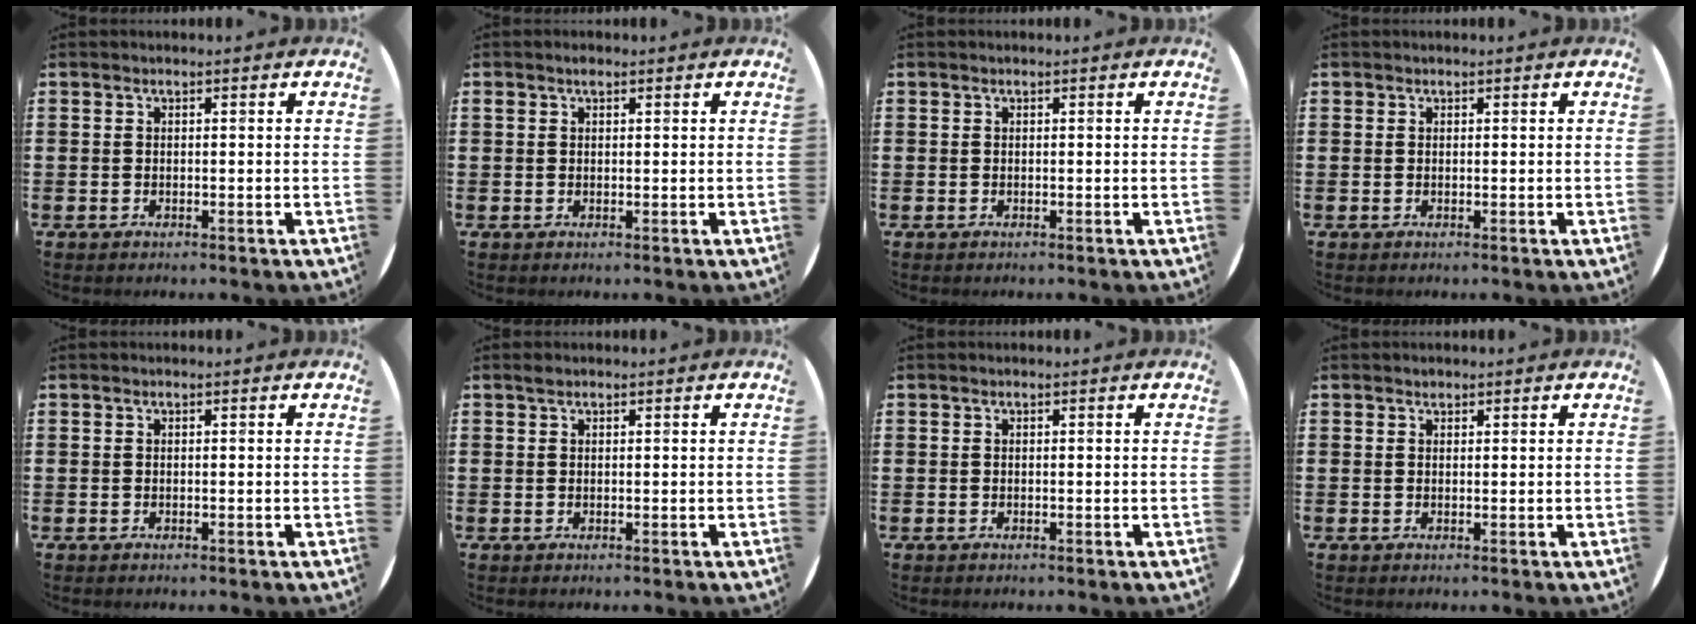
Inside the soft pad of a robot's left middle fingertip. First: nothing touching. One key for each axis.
{"total": 0.9, "fx": 0.6, "fy": 0.5, "fz": 0.4, "tx": -0.002, "ty": 0.000, "tz": 0.009}
{"total": 0.0}
{"total": 0.0}
{"total": 0.0}
{"total": 0.5, "fx": 0.4, "fy": 0.2, "fz": 0.1, "tx": 0.004, "ty": -0.001, "tz": 0.007}
{"total": 0.0}
{"total": 0.7, "fx": 0.6, "fy": 0.3, "fz": 0.1, "tx": 0.005, "ty": -0.001, "tz": 0.009}